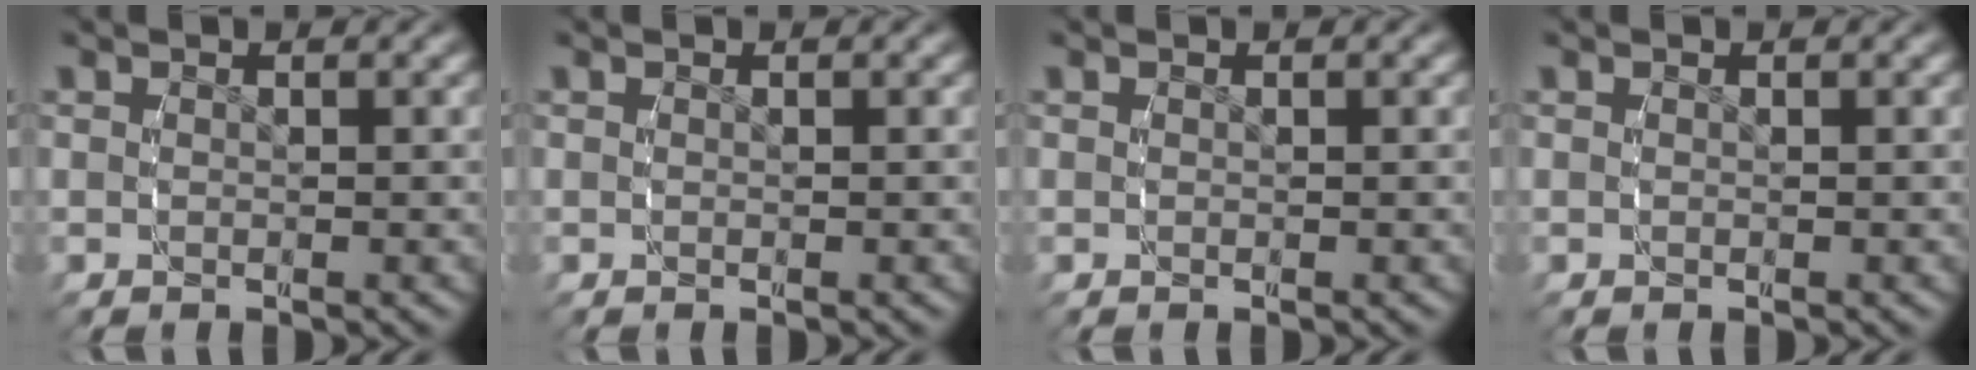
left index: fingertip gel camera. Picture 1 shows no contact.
{"total": 0.0}
{"total": 0.0}
{"total": 0.0}